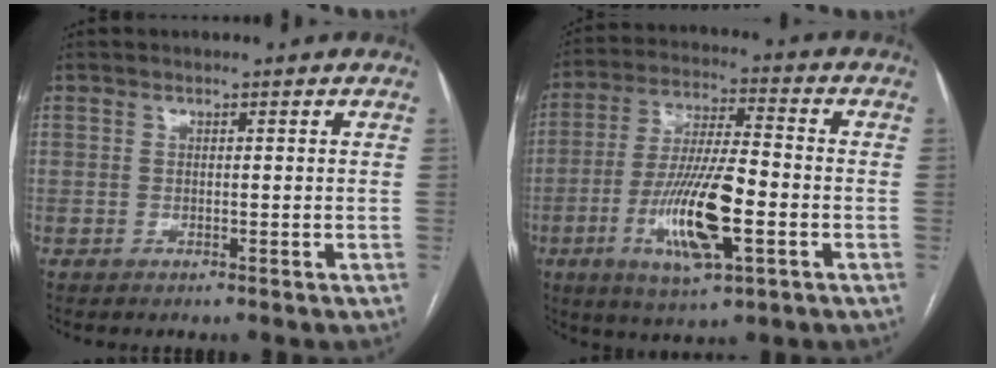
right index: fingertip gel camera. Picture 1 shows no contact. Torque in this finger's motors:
{"motor_torque": [1.32, 0.25, 0.41, 0.10]}